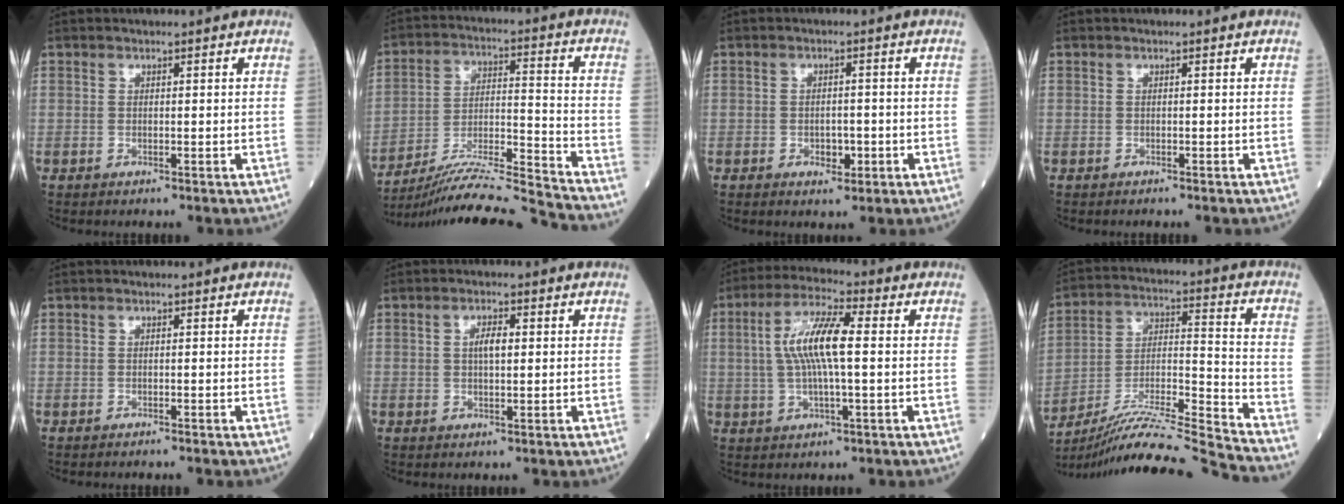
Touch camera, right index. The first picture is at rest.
{"total": 17.1, "force": [-16.3, -2.6, 4.4], "torque": [-0.074, 0.005, -0.274]}
{"total": 2.9, "force": [-1.0, 1.6, 2.2], "torque": [-0.031, 0.004, -0.010]}
{"total": 0.6, "force": [-0.5, 0.0, 0.1], "torque": [0.001, 0.000, -0.010]}
{"total": 0.9, "force": [-0.8, 0.0, 0.2], "torque": [-0.003, 0.000, -0.012]}
{"total": 2.8, "force": [0.5, 0.9, 2.6], "torque": [-0.049, 0.003, 0.009]}
{"total": 9.5, "force": [0.9, 1.6, 9.3], "torque": [-0.189, 0.013, 0.014]}
{"total": 20.7, "force": [-19.3, -3.0, 6.8], "torque": [-0.137, -0.012, -0.328]}